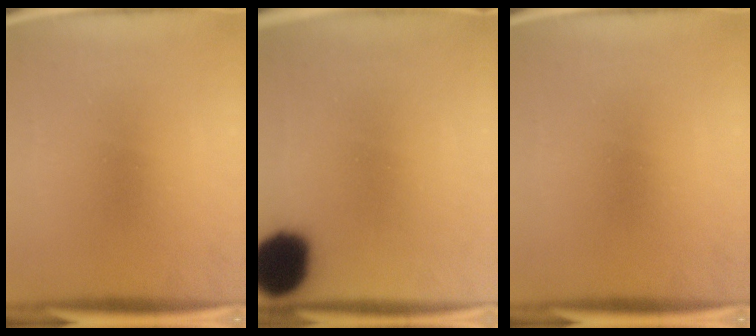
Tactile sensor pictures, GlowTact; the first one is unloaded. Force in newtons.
{"total": 15.6}
{"total": 0.0}